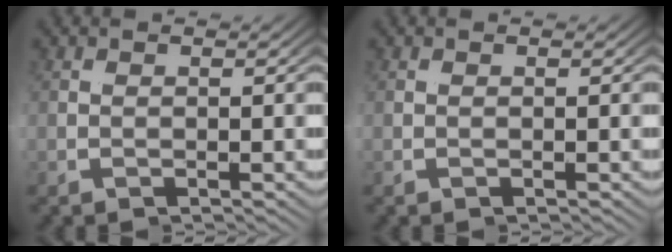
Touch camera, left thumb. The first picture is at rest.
{"total": 0.0}